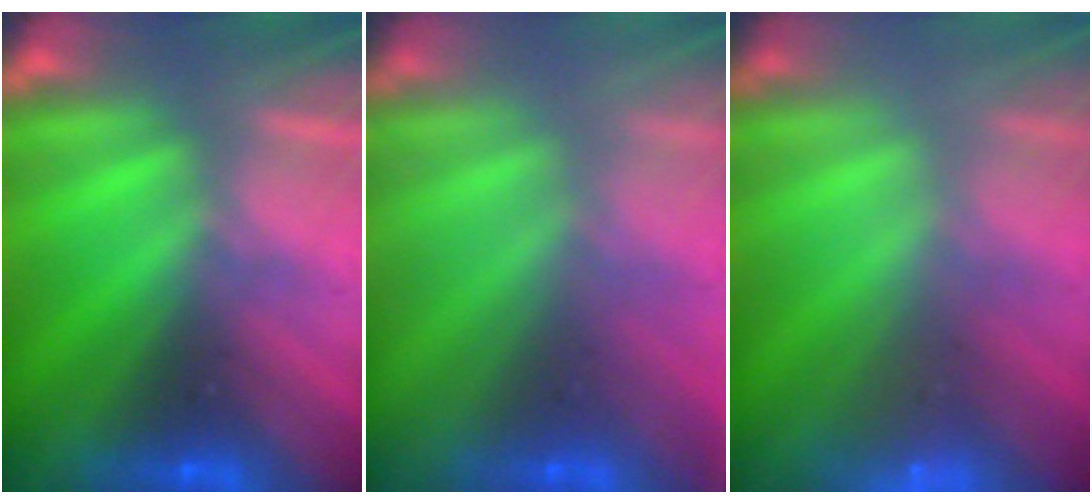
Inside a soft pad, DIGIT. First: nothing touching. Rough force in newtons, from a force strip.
{"total": 1.2}
{"total": 2.3}